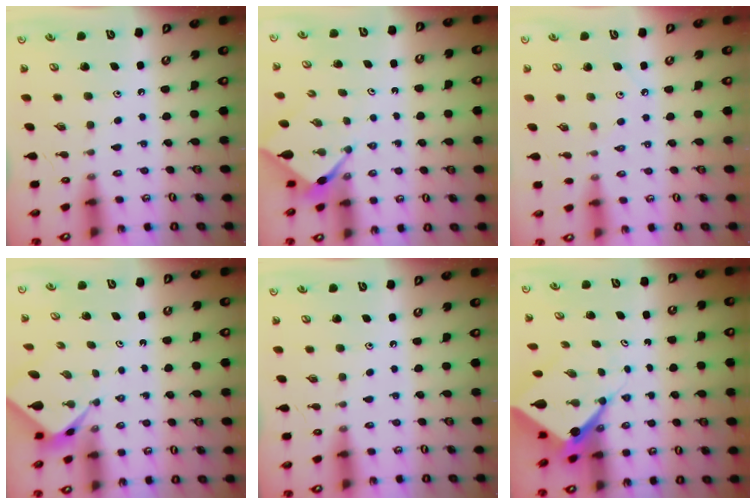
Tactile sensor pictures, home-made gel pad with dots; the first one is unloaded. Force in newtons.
{"total": 2.4, "press": 2.4, "slide": 0.3}
{"total": 1.8, "press": 1.8, "slide": 0.2}
{"total": 2.2, "press": 2.2, "slide": 0.2}
{"total": 0.0}
{"total": 7.4, "press": 7.3, "slide": 0.4}